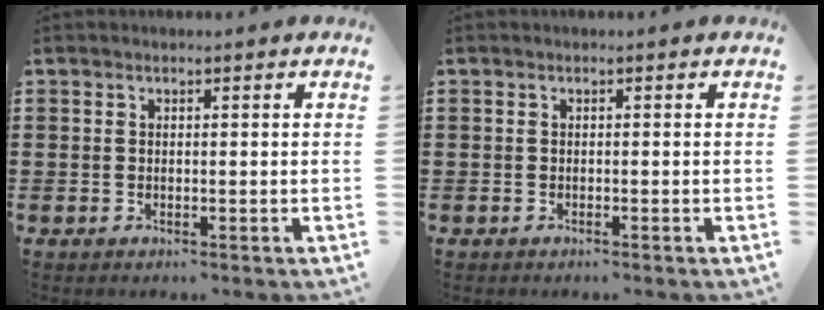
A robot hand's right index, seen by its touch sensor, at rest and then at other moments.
{"total": 0.0}